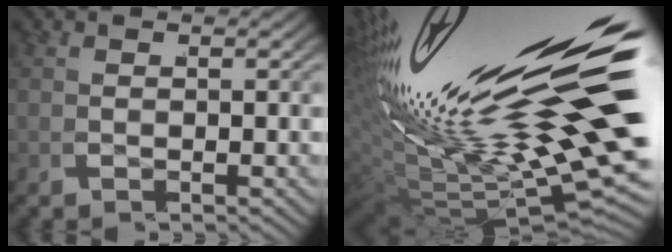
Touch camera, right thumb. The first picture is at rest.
{"total": 14.4, "force": [0.8, 6.5, 12.9], "torque": [-0.188, -0.012, 0.023]}